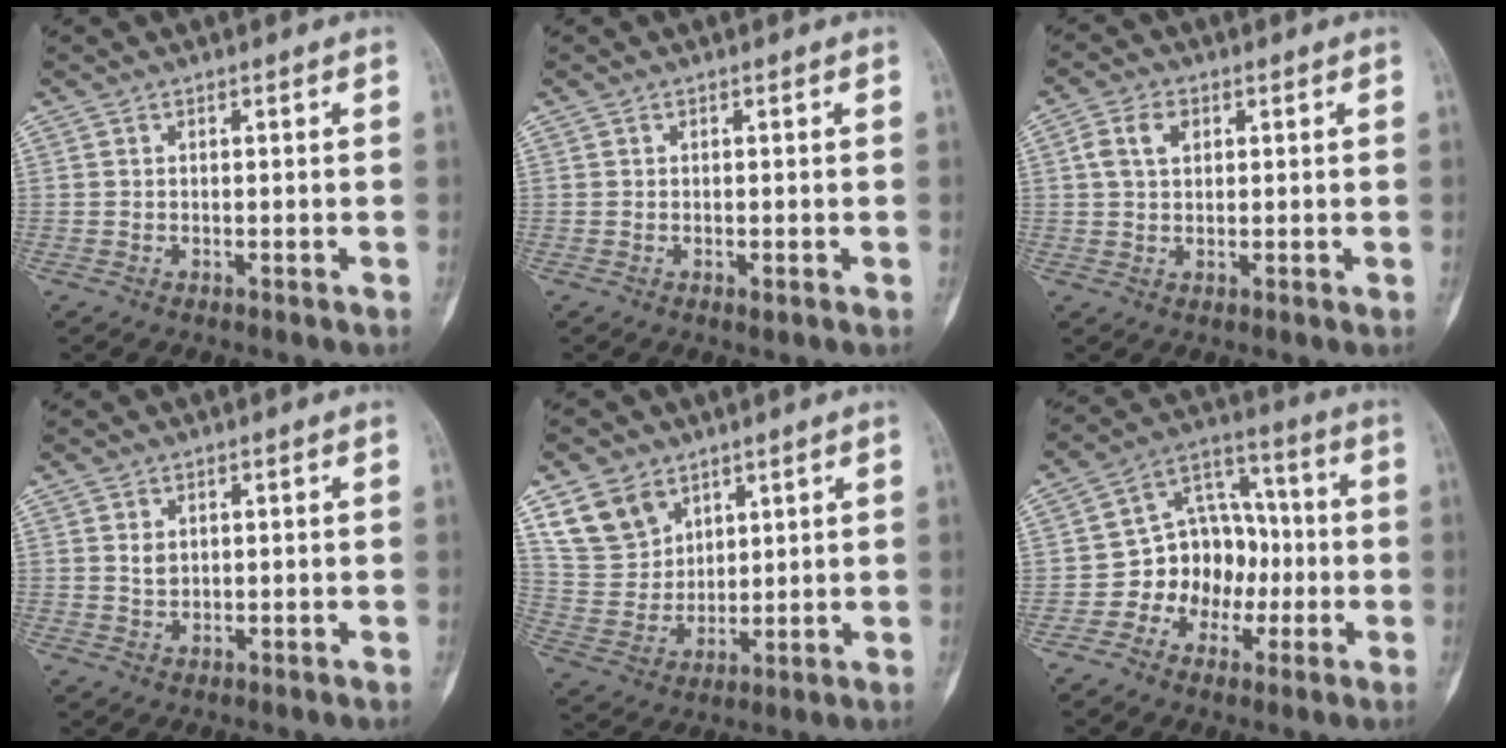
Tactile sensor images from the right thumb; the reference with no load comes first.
{"total": 0.8, "force": [-0.2, 0.3, 0.7], "torque": [-0.012, -0.003, -0.002]}
{"total": 4.7, "force": [1.3, 3.1, 3.2], "torque": [-0.062, 0.005, 0.024]}
{"total": 1.9, "force": [0.6, 1.4, 1.1], "torque": [-0.015, -0.005, 0.016]}
{"total": 10.8, "force": [6.5, 7.8, 3.7], "torque": [-0.051, -0.032, 0.141]}
{"total": 12.4, "force": [-2.5, 10.2, 6.7], "torque": [-0.049, 0.047, -0.048]}